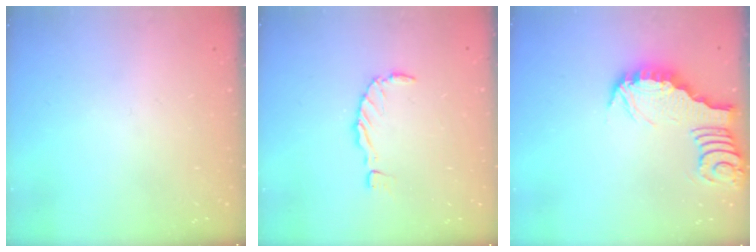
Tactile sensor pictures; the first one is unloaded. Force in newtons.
{"total": 0.0}
{"total": 3.3, "press": 3.2, "slide": 0.4}